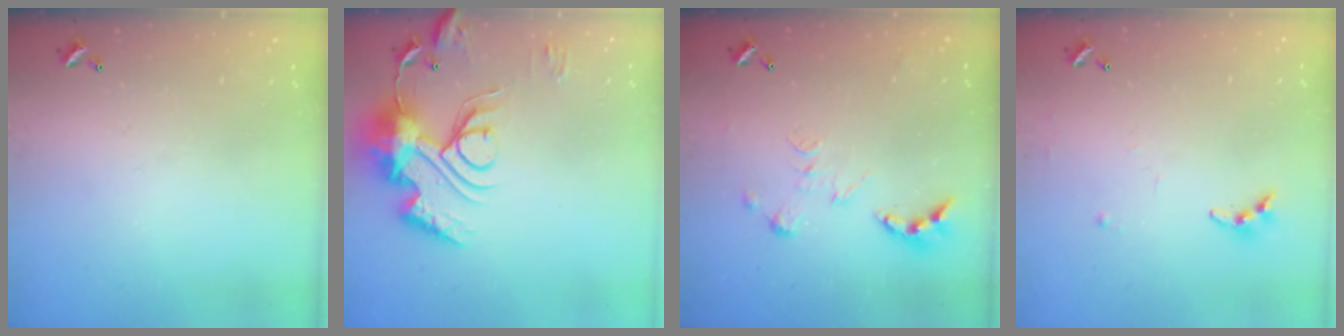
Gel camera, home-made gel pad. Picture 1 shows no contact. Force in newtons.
{"total": 15.8, "press": 15.7, "slide": 1.4}
{"total": 0.0}
{"total": 6.0, "press": 6.0, "slide": 0.4}